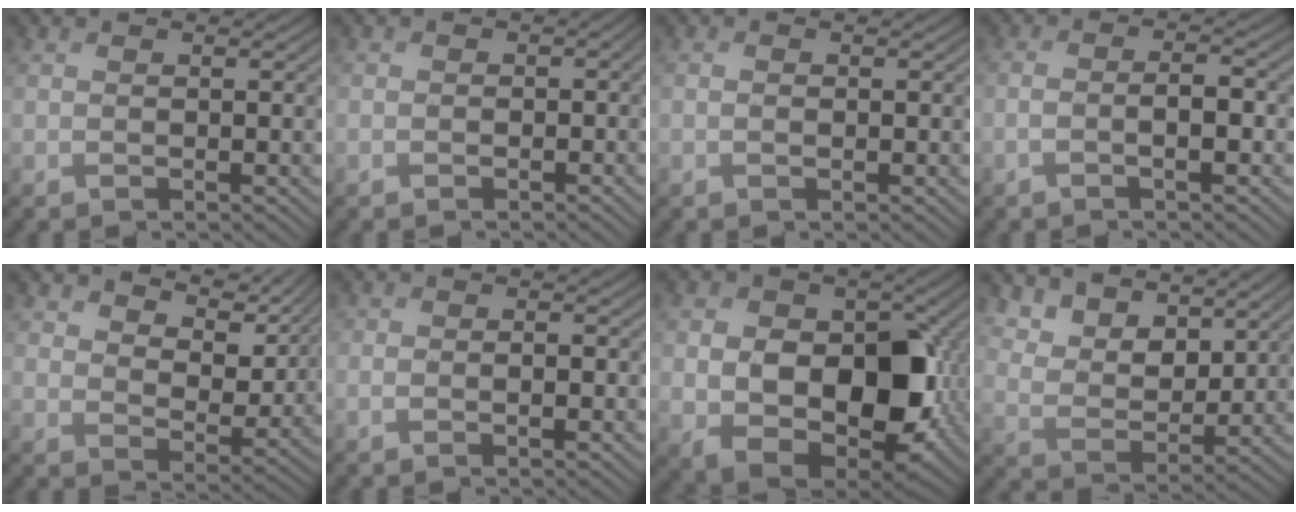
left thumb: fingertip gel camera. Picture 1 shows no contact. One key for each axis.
{"total": 1.5, "fx": -0.6, "fy": 1.3, "fz": 0.5, "tx": -0.005, "ty": -0.009, "tz": -0.014}
{"total": 0.8, "fx": -0.1, "fy": 0.5, "fz": 0.6, "tx": -0.009, "ty": -0.002, "tz": 0.002}
{"total": 3.0, "fx": -1.3, "fy": 0.8, "fz": 2.6, "tx": -0.052, "ty": 0.006, "tz": -0.029}
{"total": 8.8, "fx": 6.0, "fy": 4.8, "fz": 4.3, "tx": -0.094, "ty": -0.003, "tz": 0.098}
{"total": 2.1, "fx": -0.5, "fy": 1.4, "fz": 1.5, "tx": -0.016, "ty": 0.004, "tz": -0.012}
{"total": 14.2, "fx": -1.0, "fy": 9.8, "fz": 10.2, "tx": -0.175, "ty": -0.020, "tz": -0.010}
{"total": 8.6, "fx": 6.5, "fy": 4.0, "fz": 3.9, "tx": -0.102, "ty": -0.024, "tz": 0.135}